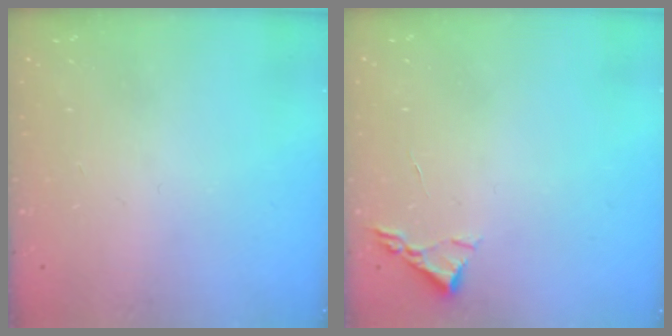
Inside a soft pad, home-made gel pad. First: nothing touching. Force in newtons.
{"total": 2.4, "press": 2.3, "slide": 0.3}